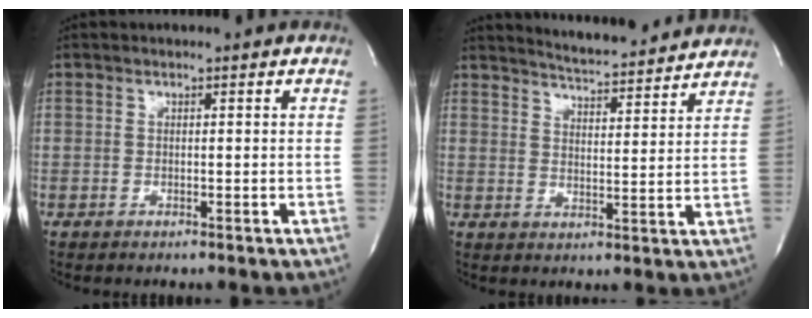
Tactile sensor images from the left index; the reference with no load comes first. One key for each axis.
{"total": 11.5, "fx": 11.0, "fy": 0.7, "fz": 3.1, "tx": -0.055, "ty": 0.004, "tz": 0.150}